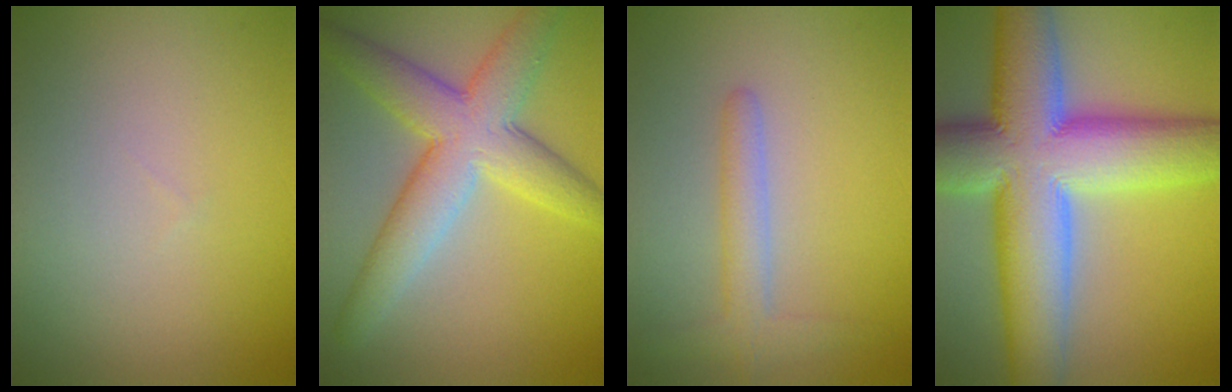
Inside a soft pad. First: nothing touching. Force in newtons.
{"total": 7.4, "press": 7.4, "slide": 0.2}
{"total": 2.6, "press": 2.6, "slide": 0.1}
{"total": 15.0, "press": 15.0, "slide": 0.8}